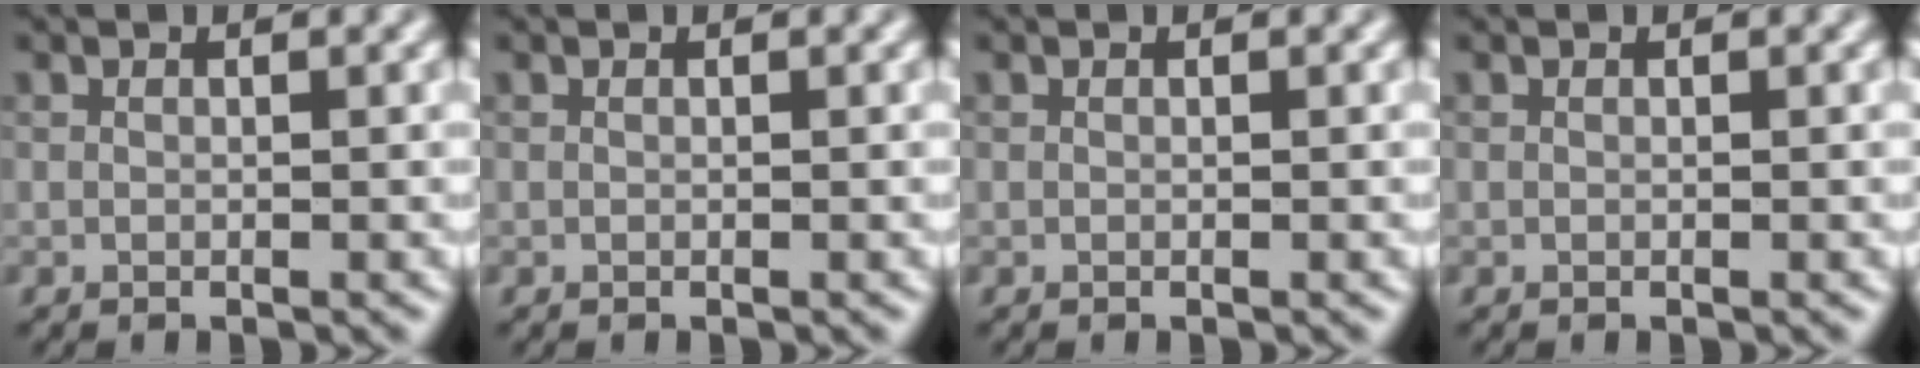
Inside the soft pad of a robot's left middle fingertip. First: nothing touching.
{"total": 0.0}
{"total": 0.0}
{"total": 0.0}